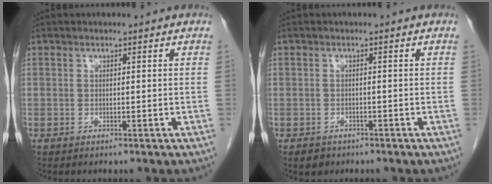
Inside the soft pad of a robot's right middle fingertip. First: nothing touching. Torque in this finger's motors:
{"motor_torque": [0.27, -0.10, -0.01, 0.01]}